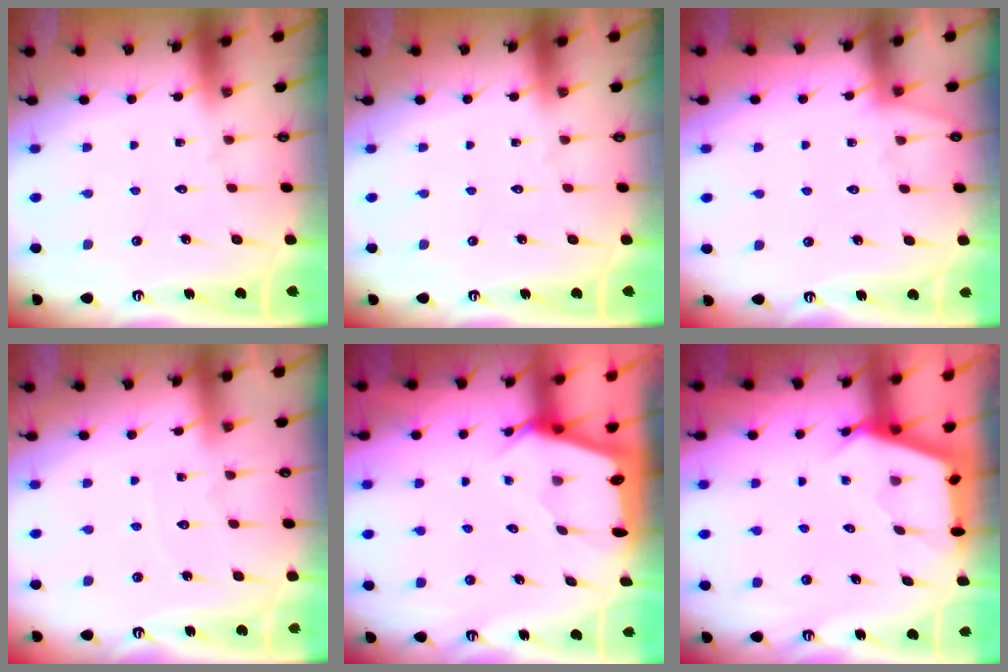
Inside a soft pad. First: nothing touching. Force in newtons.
{"total": 0.0}
{"total": 2.6, "press": 2.6, "slide": 0.4}
{"total": 3.6, "press": 3.5, "slide": 0.6}
{"total": 2.4, "press": 2.4, "slide": 0.3}
{"total": 2.5, "press": 2.5, "slide": 0.3}